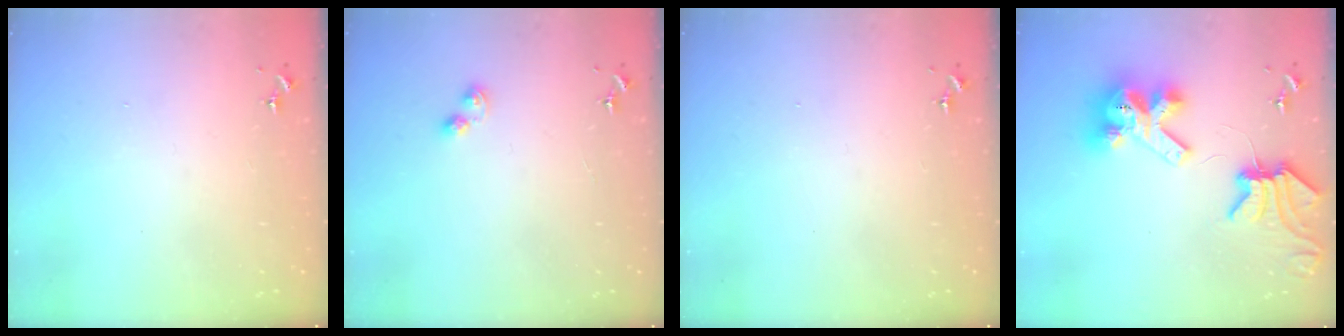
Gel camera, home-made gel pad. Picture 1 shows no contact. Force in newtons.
{"total": 3.2, "press": 3.2, "slide": 0.4}
{"total": 0.0}
{"total": 12.5, "press": 12.4, "slide": 1.6}